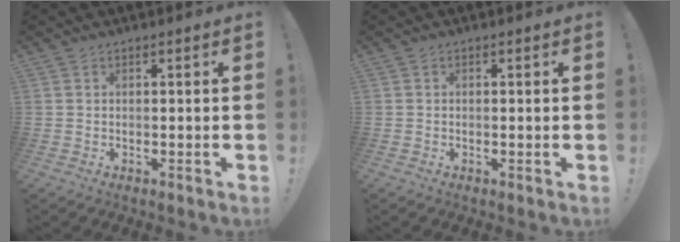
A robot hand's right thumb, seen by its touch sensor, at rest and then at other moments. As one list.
[{"total": 0.6, "force": [-0.2, 0.3, 0.4], "torque": [-0.008, 0.001, -0.004]}]